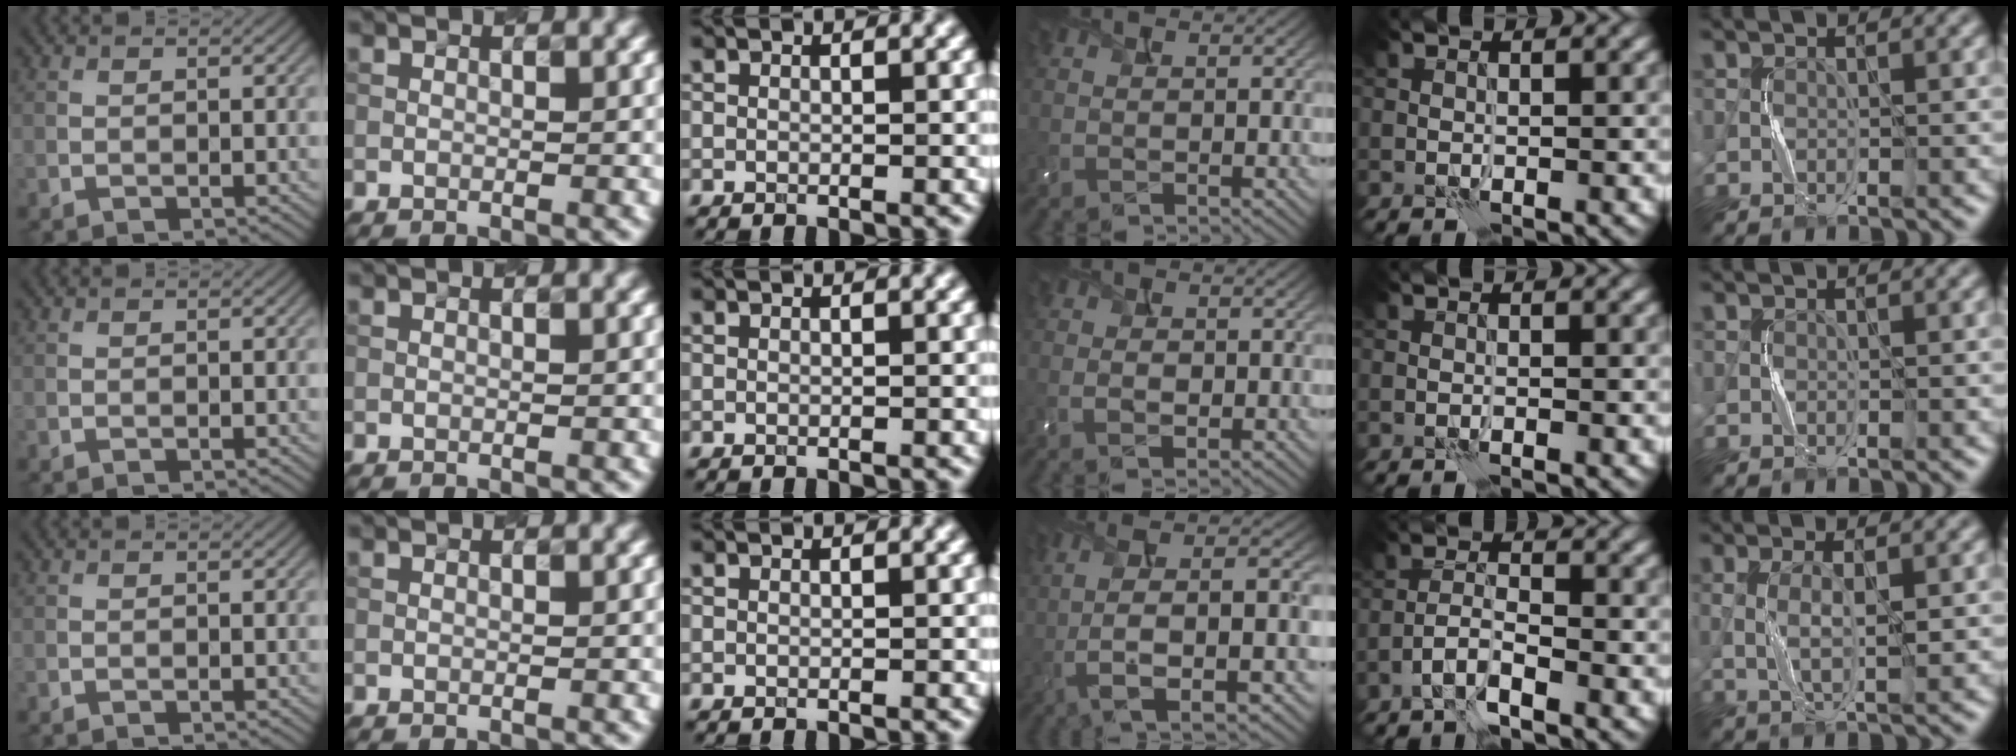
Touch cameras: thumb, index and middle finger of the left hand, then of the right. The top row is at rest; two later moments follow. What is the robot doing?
{"motion": "squeeze", "object": "bubble wrap"}